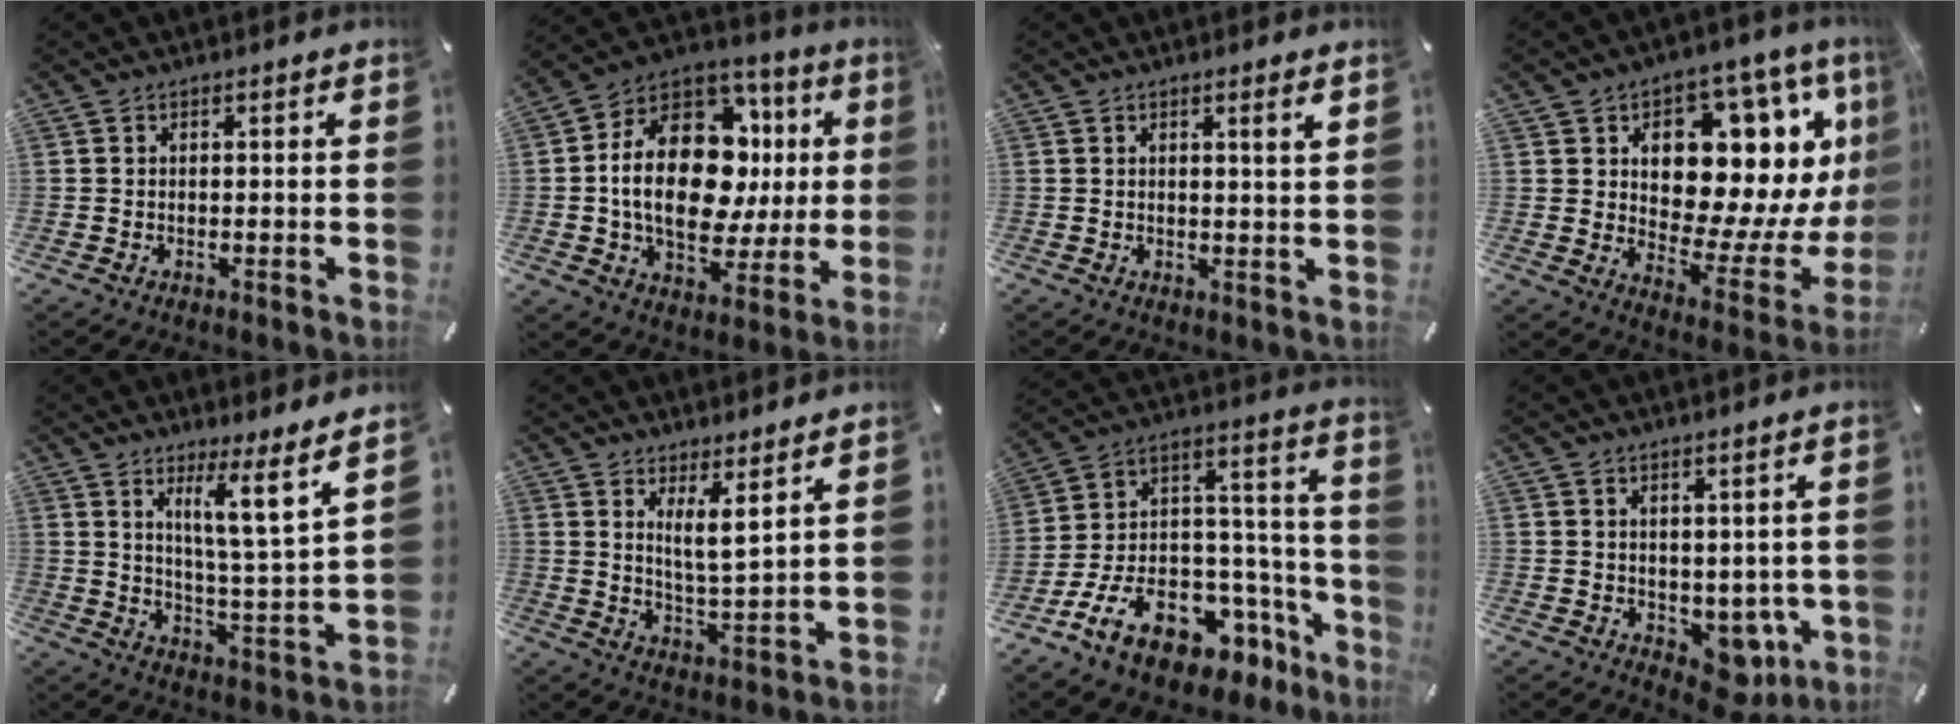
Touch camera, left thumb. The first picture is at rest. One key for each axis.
{"total": 23.8, "fx": 2.2, "fy": 15.5, "fz": 17.9, "tx": -0.322, "ty": -0.010, "tz": 0.041}
{"total": 2.8, "fx": 1.4, "fy": -0.1, "fz": 2.4, "tx": -0.047, "ty": -0.003, "tz": 0.022}
{"total": 16.4, "fx": 6.9, "fy": 10.5, "fz": 10.6, "tx": -0.129, "ty": -0.072, "tz": 0.113}
{"total": 10.7, "fx": 7.3, "fy": 0.4, "fz": 7.8, "tx": -0.130, "ty": -0.049, "tz": 0.116}
{"total": 6.6, "fx": 4.4, "fy": 0.6, "fz": 4.8, "tx": -0.084, "ty": -0.031, "tz": 0.072}
{"total": 19.3, "fx": -11.0, "fy": 11.3, "fz": 11.2, "tx": -0.174, "ty": 0.042, "tz": -0.170}
{"total": 6.0, "fx": -0.8, "fy": 4.1, "fz": 4.3, "tx": -0.031, "ty": -0.002, "tz": -0.010}